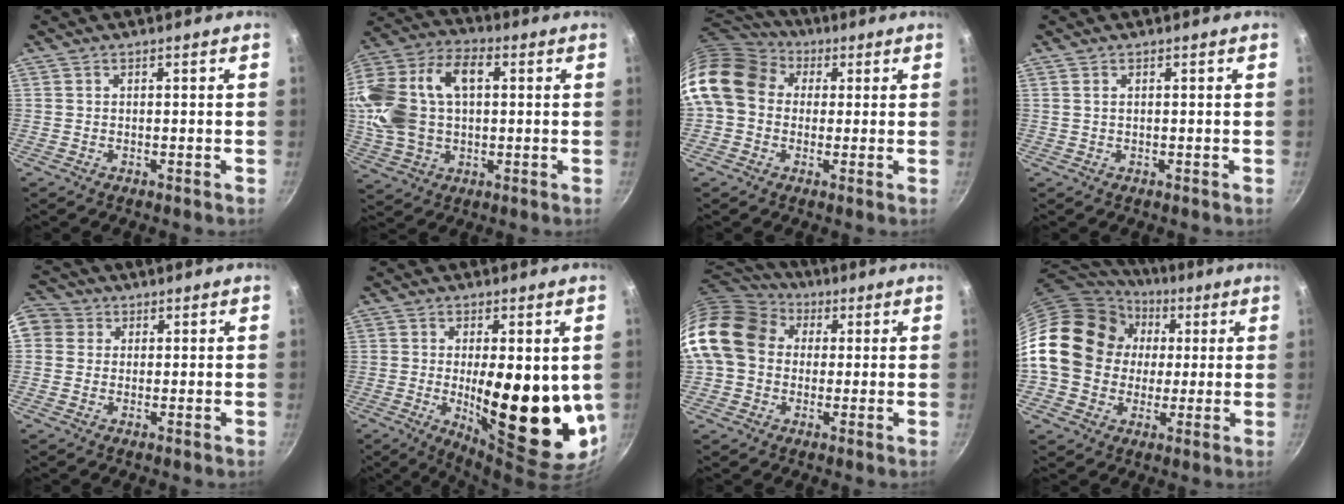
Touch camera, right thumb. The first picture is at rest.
{"total": 20.5, "force": [2.9, 13.5, 15.2], "torque": [-0.299, 0.031, 0.048]}
{"total": 15.8, "force": [3.6, 12.7, 8.7], "torque": [-0.151, 0.028, 0.048]}
{"total": 0.6, "force": [0.3, 0.3, 0.5], "torque": [-0.009, 0.001, 0.004]}
{"total": 8.8, "force": [2.1, 7.9, 3.3], "torque": [-0.052, 0.017, 0.026]}
{"total": 18.6, "force": [-0.3, 6.5, 17.4], "torque": [-0.226, -0.031, 0.006]}
{"total": 17.8, "force": [3.4, 14.3, 9.9], "torque": [-0.175, 0.032, 0.049]}
{"total": 20.6, "force": [2.6, 17.4, 10.8], "torque": [-0.176, 0.029, 0.041]}